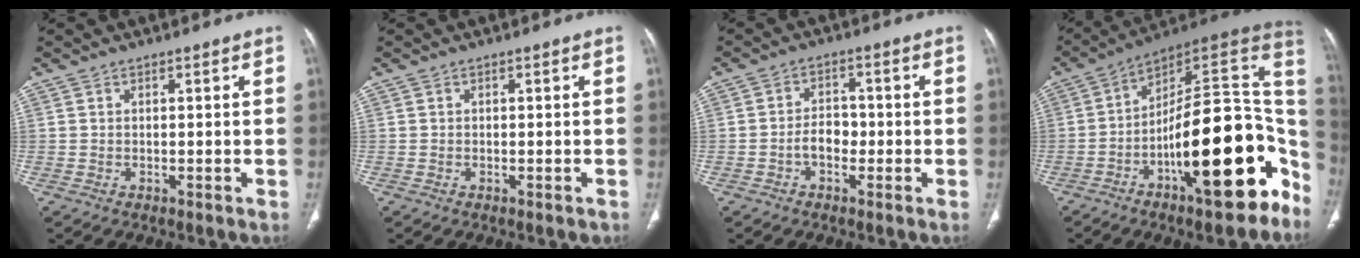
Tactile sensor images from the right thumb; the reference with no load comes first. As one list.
[{"total": 0.0}, {"total": 4.1, "force": [-1.3, 2.8, 2.7], "torque": [-0.032, 0.020, -0.030]}, {"total": 26.0, "force": [-9.6, 9.8, 22.2], "torque": [-0.241, 0.082, -0.139]}]